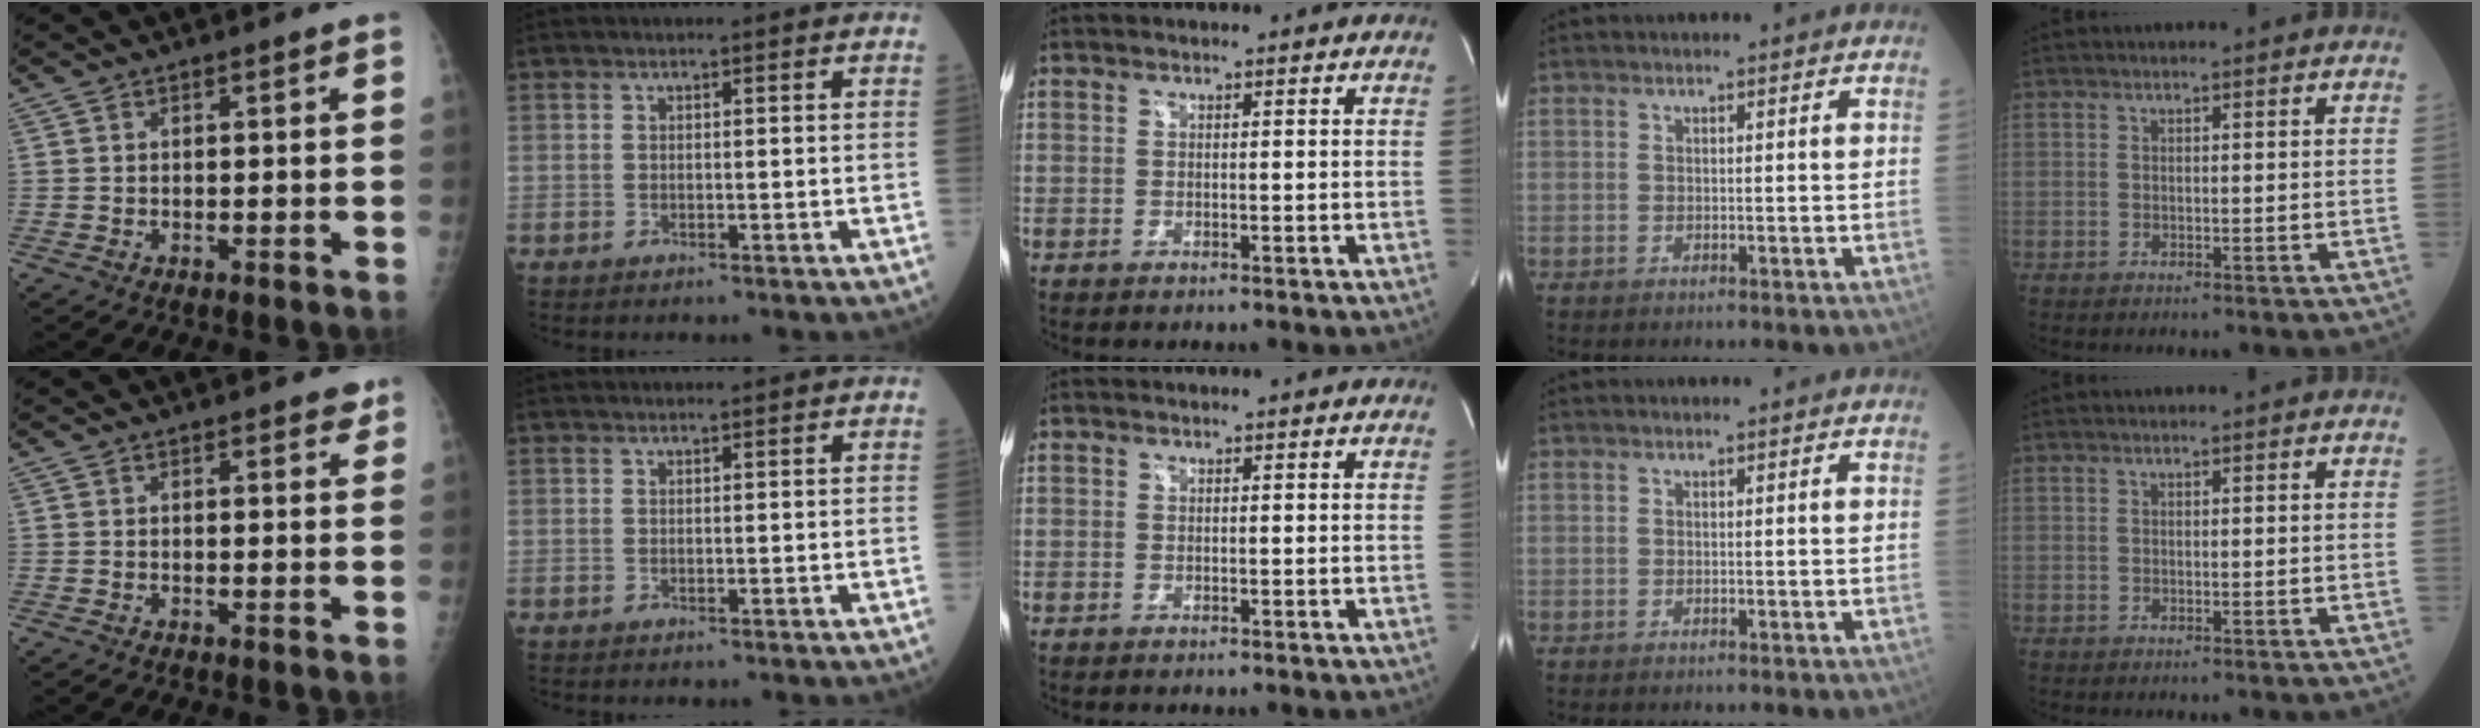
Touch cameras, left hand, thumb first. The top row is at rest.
{"thumb": {"total": 2.1, "force": [1.6, 0.9, 1.0], "torque": [0.006, -0.005, 0.013]}, "index": {"total": 2.1, "force": [2.0, 0.1, 0.6], "torque": [-0.004, 0.023, 0.030]}}